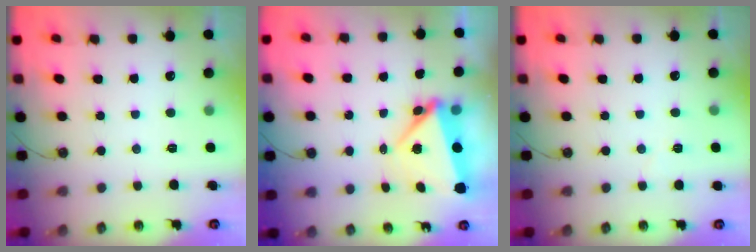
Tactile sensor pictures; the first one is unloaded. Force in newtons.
{"total": 5.1, "press": 4.9, "slide": 1.6}
{"total": 2.6, "press": 2.2, "slide": 1.5}